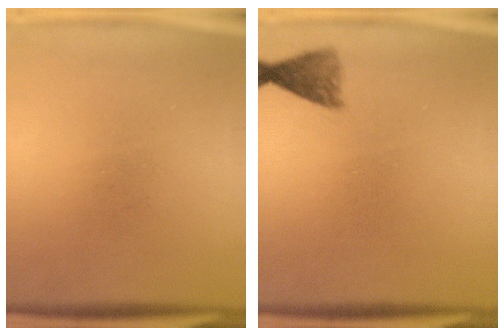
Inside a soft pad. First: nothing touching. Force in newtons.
{"total": 2.8}